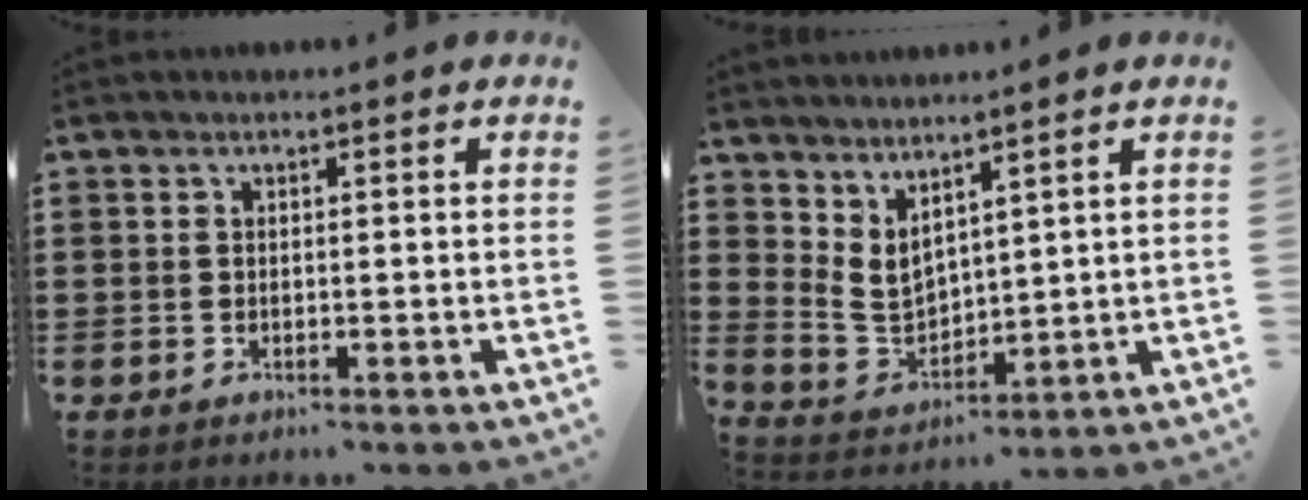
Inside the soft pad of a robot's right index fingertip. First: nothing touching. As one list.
[{"total": 4.3, "force": [3.4, 2.2, 1.6], "torque": [-0.057, -0.019, 0.063]}]